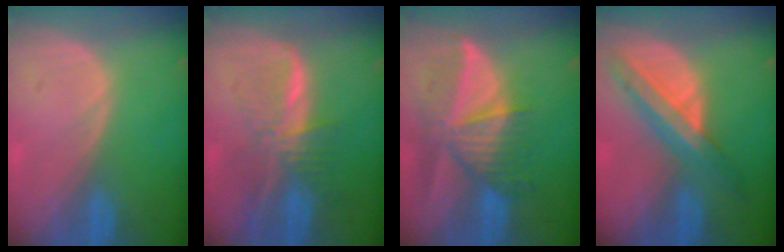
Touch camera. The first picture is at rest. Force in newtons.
{"total": 8.2, "press": 6.8, "slide": 4.5}
{"total": 9.2, "press": 8.3, "slide": 4.0}
{"total": 8.3, "press": 7.1, "slide": 4.4}